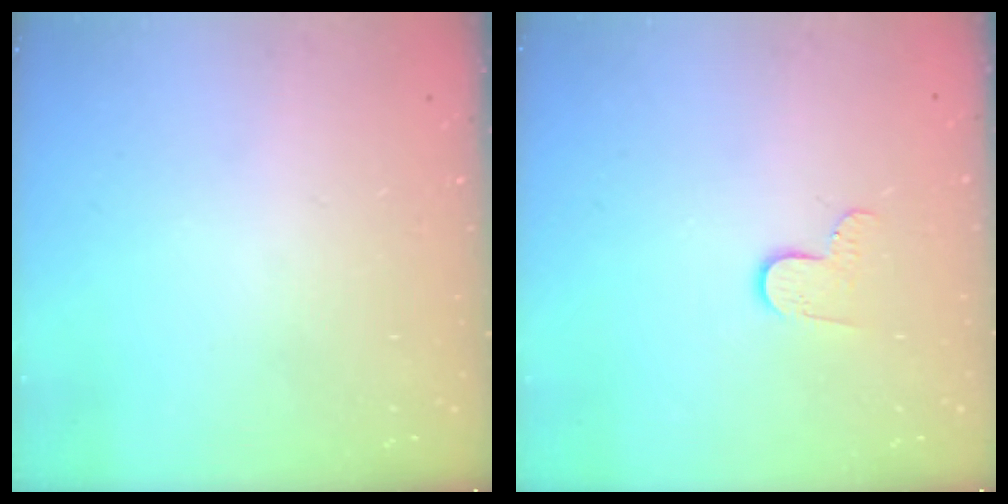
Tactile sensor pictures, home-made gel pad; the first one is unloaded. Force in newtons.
{"total": 6.4, "press": 6.4, "slide": 0.5}